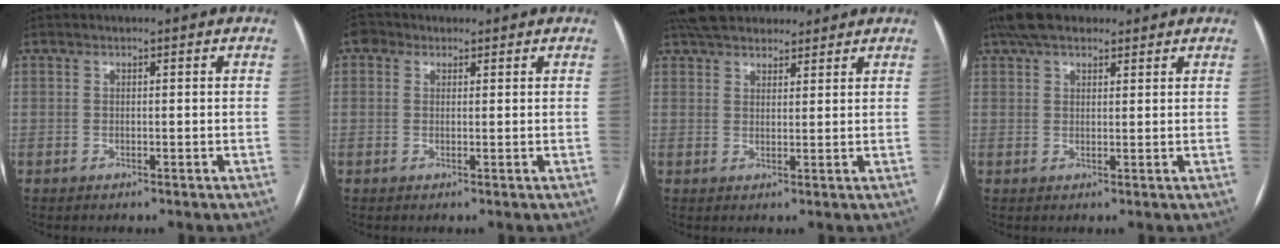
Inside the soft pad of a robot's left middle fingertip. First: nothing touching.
{"total": 2.3, "force": [1.1, 1.9, 0.6], "torque": [-0.013, 0.017, 0.014]}
{"total": 10.2, "force": [8.8, 3.8, 3.3], "torque": [-0.042, 0.035, 0.140]}
{"total": 7.1, "force": [5.4, 3.2, 3.3], "torque": [-0.061, 0.036, 0.096]}